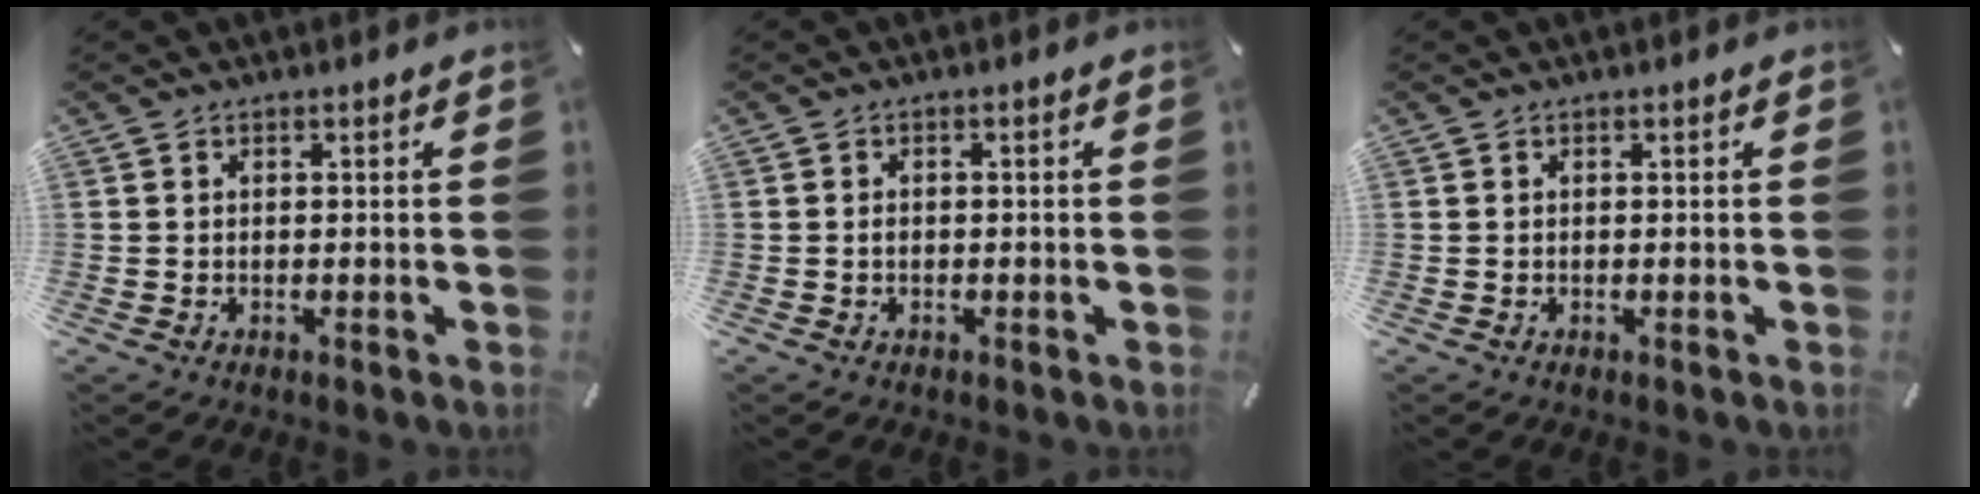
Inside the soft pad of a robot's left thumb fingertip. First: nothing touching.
{"total": 1.1, "force": [-0.4, 0.6, 0.8], "torque": [-0.016, 0.001, -0.008]}
{"total": 0.0}